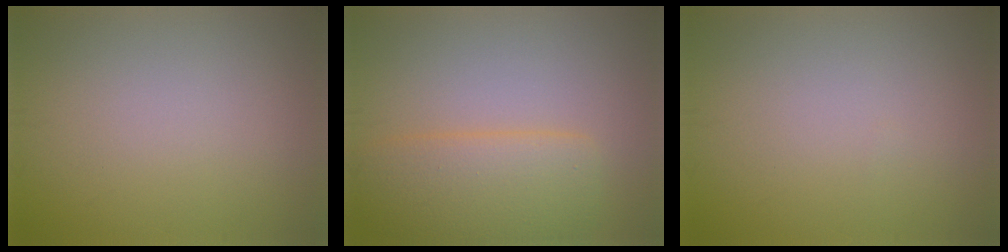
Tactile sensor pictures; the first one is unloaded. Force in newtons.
{"total": 5.2, "press": 5.2, "slide": 0.4}
{"total": 0.0}